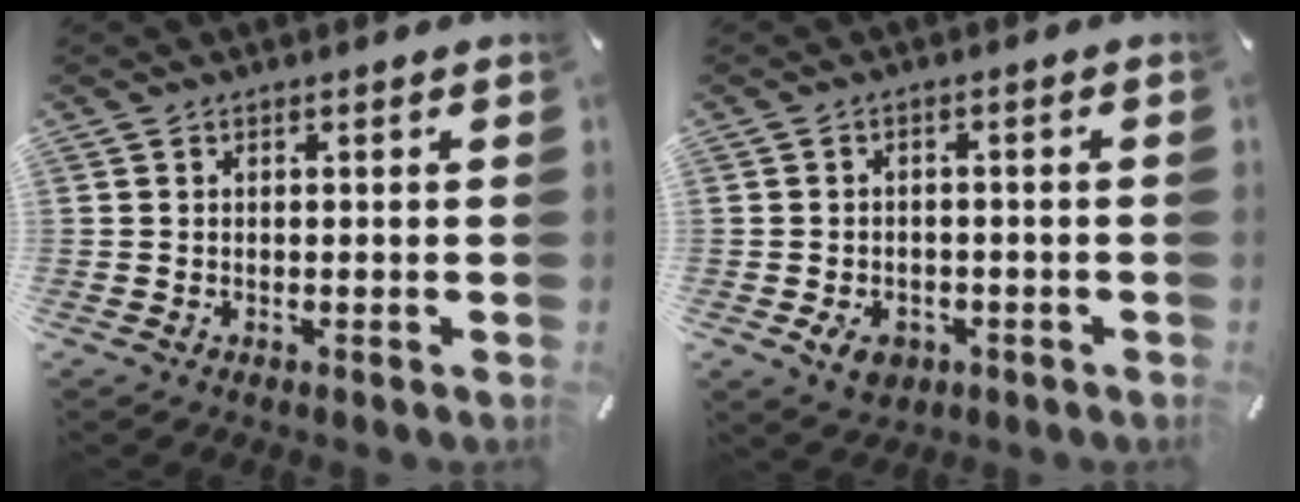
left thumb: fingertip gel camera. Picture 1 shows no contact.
{"total": 5.1, "force": [-2.3, 3.9, 2.5], "torque": [-0.041, 0.007, -0.041]}